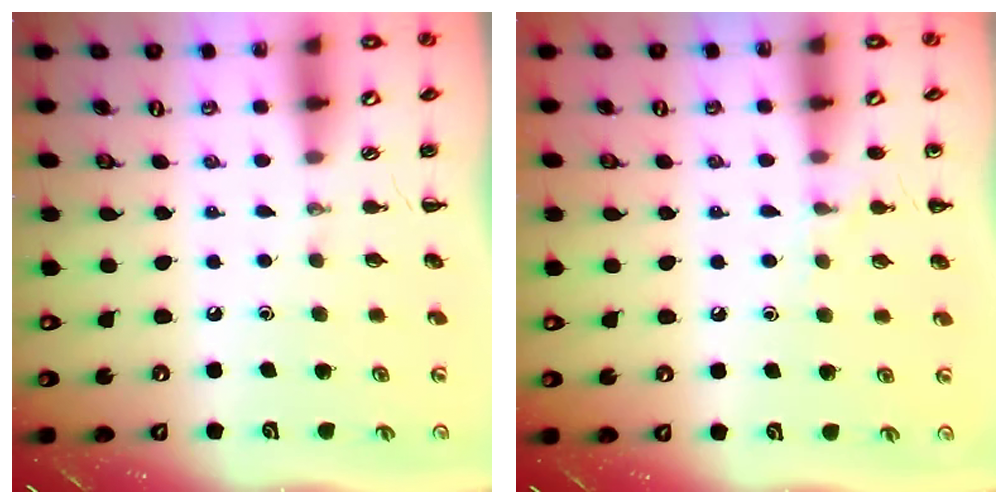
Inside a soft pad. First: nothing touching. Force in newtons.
{"total": 5.9, "press": 5.6, "slide": 1.9}